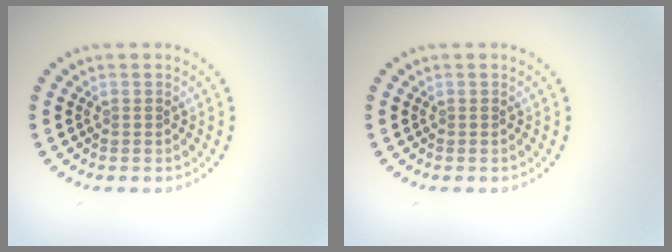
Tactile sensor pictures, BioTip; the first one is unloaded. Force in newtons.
{"total": 0.0}